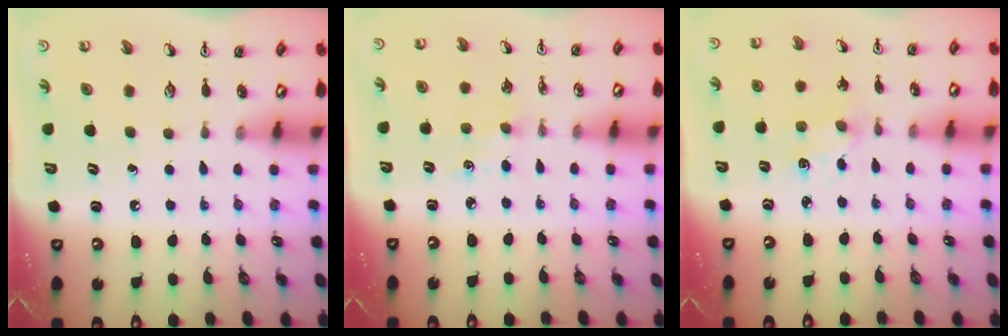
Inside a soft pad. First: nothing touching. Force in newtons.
{"total": 2.7, "press": 2.7, "slide": 0.4}
{"total": 2.0, "press": 2.0, "slide": 0.3}